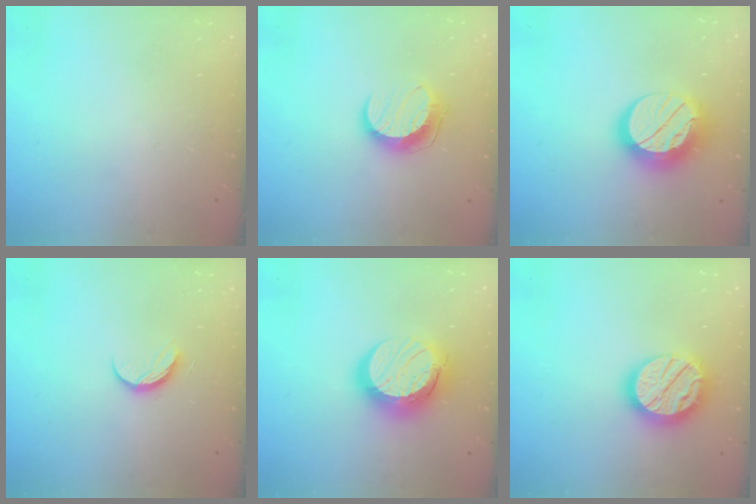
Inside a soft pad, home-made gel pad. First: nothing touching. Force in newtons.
{"total": 10.0, "press": 10.0, "slide": 0.4}
{"total": 15.0, "press": 15.0, "slide": 1.0}
{"total": 6.6, "press": 6.5, "slide": 0.8}
{"total": 15.8, "press": 15.8, "slide": 1.1}
{"total": 18.7, "press": 18.7, "slide": 1.4}